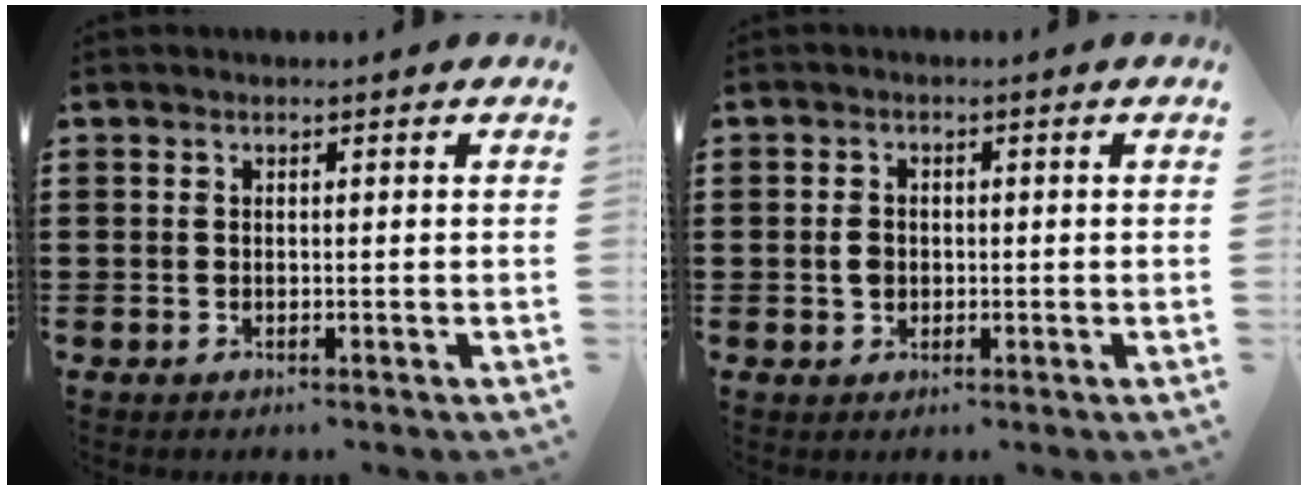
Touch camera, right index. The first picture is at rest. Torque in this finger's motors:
{"motor_torque": [1.13, 1.01, 0.19, 0.05]}